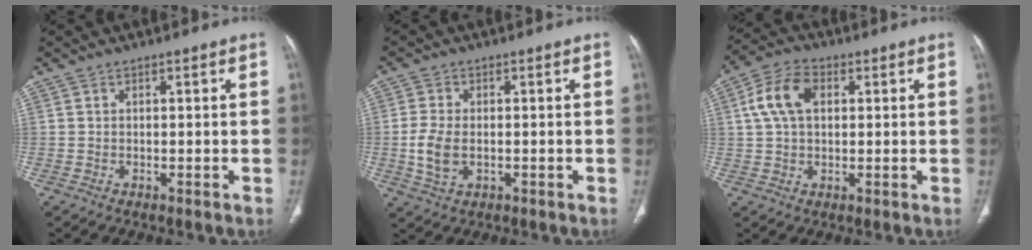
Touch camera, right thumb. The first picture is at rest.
{"total": 6.1, "force": [-0.8, 3.8, 4.7], "torque": [-0.107, -0.003, -0.012]}
{"total": 9.1, "force": [2.2, 5.8, 6.6], "torque": [-0.130, 0.018, 0.038]}